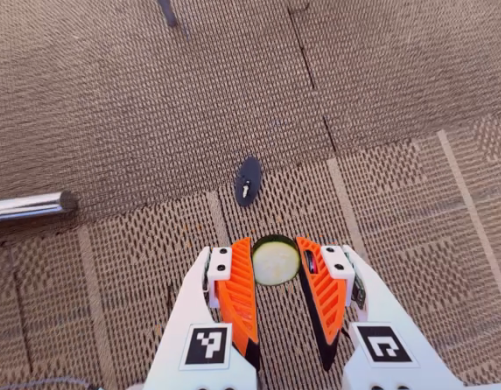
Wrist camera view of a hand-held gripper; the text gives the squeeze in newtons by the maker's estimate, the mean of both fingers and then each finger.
{"total": 7.6, "left": 7.5, "right": 7.7}